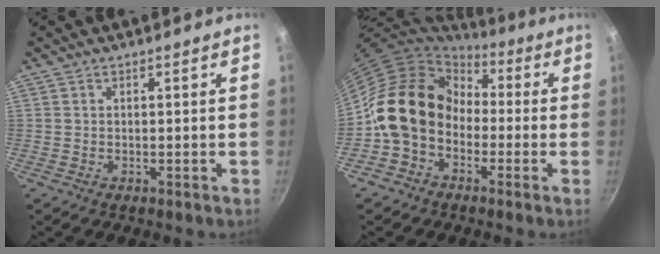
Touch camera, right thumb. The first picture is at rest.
{"total": 14.6, "force": [-1.2, 11.7, 8.6], "torque": [-0.114, 0.043, -0.038]}